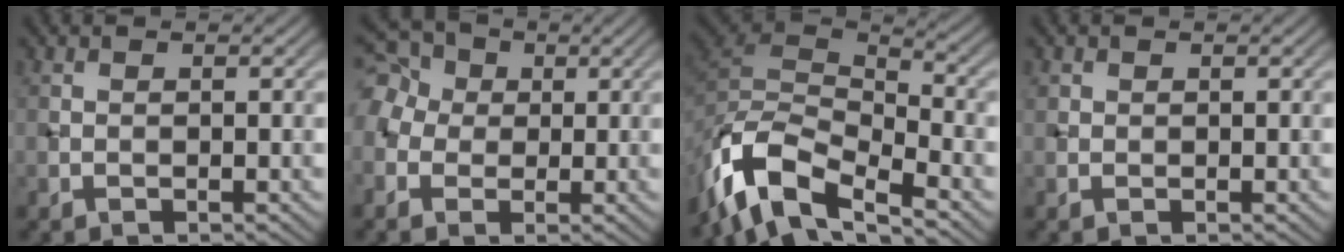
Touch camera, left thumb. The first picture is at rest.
{"total": 7.6, "force": [1.0, 6.6, 3.8], "torque": [-0.116, 0.020, -0.004]}
{"total": 11.8, "force": [-6.9, 4.5, 8.4], "torque": [-0.181, -0.005, -0.140]}
{"total": 0.7, "force": [0.4, 0.5, 0.1], "torque": [-0.001, -0.002, 0.008]}